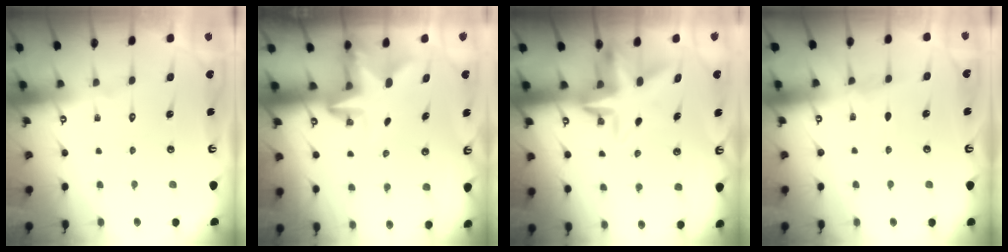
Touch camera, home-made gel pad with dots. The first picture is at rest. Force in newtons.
{"total": 2.5, "press": 2.5, "slide": 0.5}
{"total": 6.0, "press": 5.9, "slide": 1.0}
{"total": 2.0, "press": 2.0, "slide": 0.3}